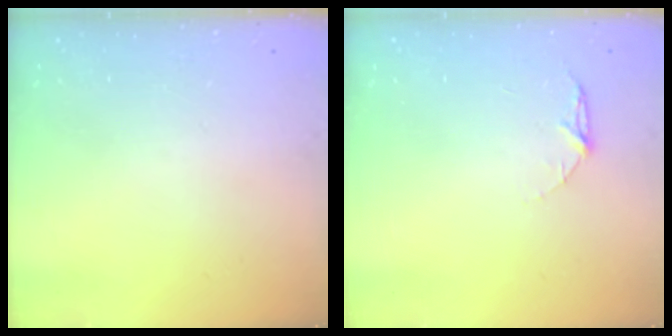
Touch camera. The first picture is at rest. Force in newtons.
{"total": 4.4, "press": 4.4, "slide": 0.5}